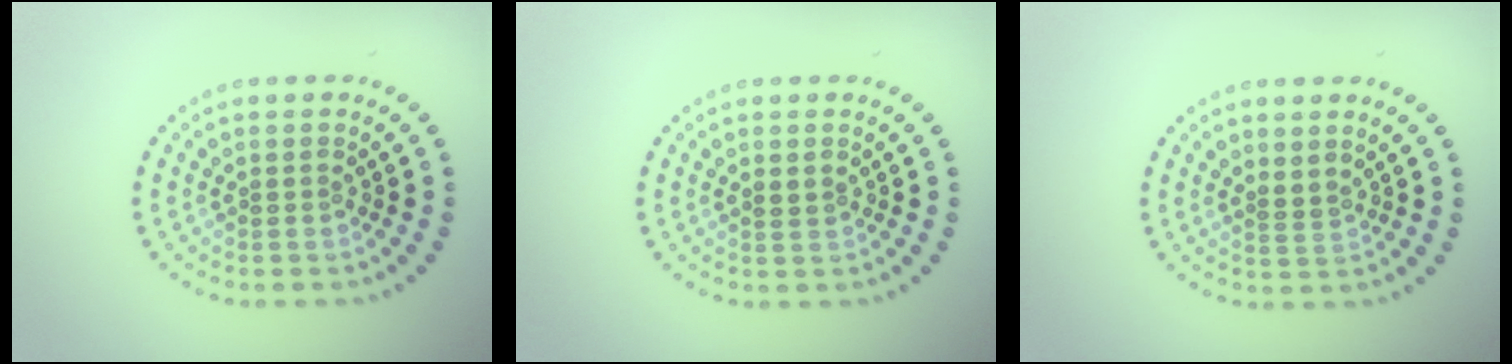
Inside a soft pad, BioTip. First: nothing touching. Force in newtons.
{"total": 0.8, "press": 0.8, "slide": 0.1}
{"total": 0.9, "press": 0.6, "slide": 0.6}